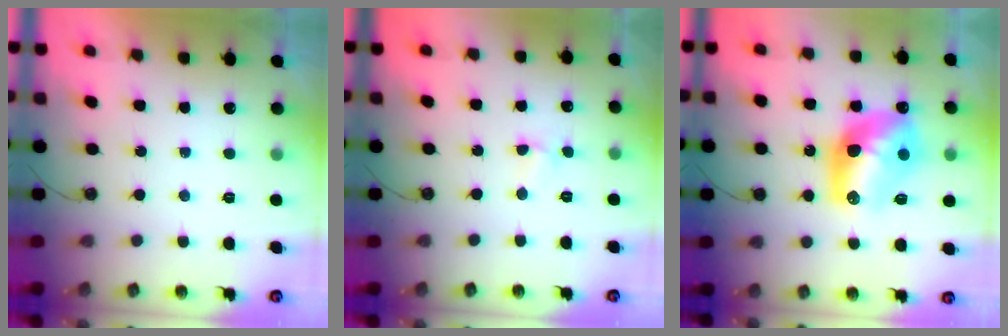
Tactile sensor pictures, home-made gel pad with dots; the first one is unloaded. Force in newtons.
{"total": 2.4, "press": 2.4, "slide": 0.4}
{"total": 14.3, "press": 14.2, "slide": 0.8}